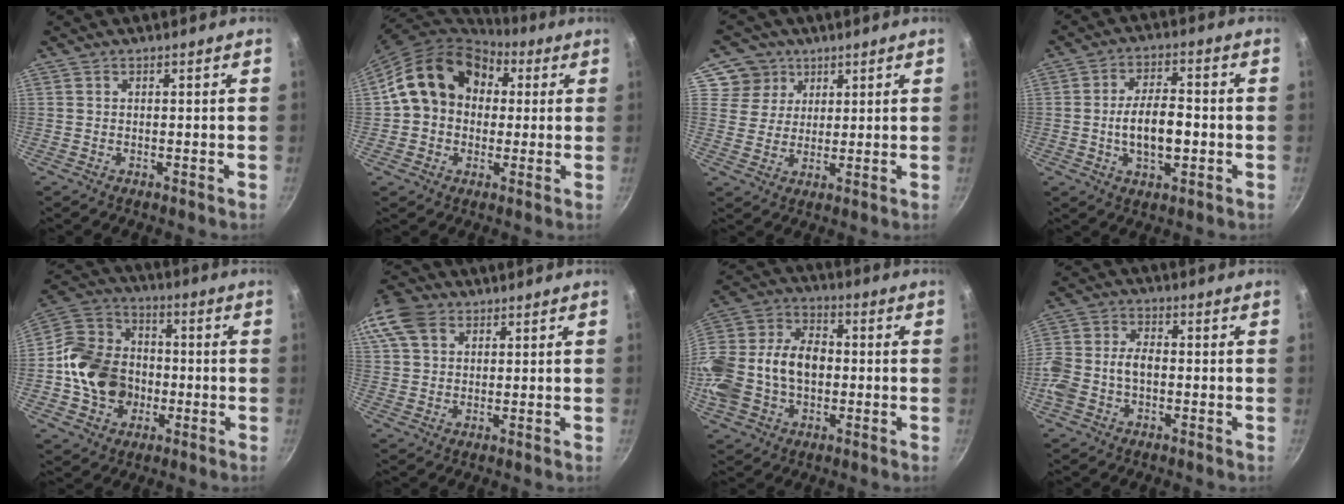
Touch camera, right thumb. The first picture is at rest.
{"total": 16.3, "force": [3.5, 13.2, 9.0], "torque": [-0.129, 0.032, 0.046]}
{"total": 6.8, "force": [3.6, 5.8, 0.6], "torque": [0.024, -0.007, 0.058]}
{"total": 9.7, "force": [-1.5, 4.7, 8.4], "torque": [-0.135, 0.018, -0.025]}
{"total": 16.4, "force": [-2.3, 13.6, 8.8], "torque": [-0.136, 0.038, -0.048]}
{"total": 11.3, "force": [5.0, 8.0, 6.2], "torque": [-0.131, 0.015, 0.088]}
{"total": 20.2, "force": [-1.5, 14.4, 14.0], "torque": [-0.274, 0.051, -0.032]}
{"total": 8.5, "force": [-1.8, 5.7, 6.1], "torque": [-0.120, 0.031, -0.046]}